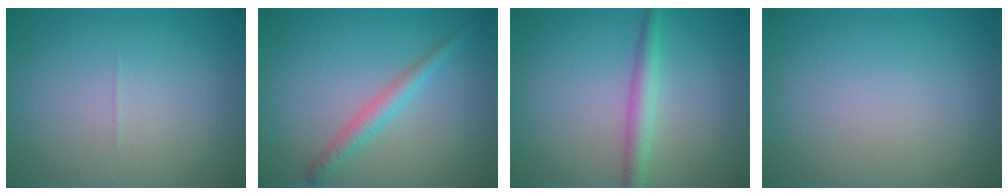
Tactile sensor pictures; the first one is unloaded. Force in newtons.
{"total": 2.1, "press": 2.1, "slide": 0.1}
{"total": 2.3, "press": 2.3, "slide": 0.1}
{"total": 0.0}